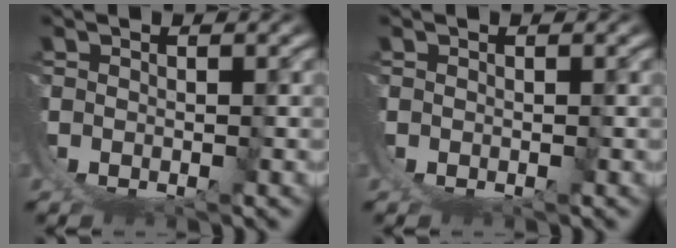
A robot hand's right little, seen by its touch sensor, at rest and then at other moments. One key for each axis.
{"total": 0.0}